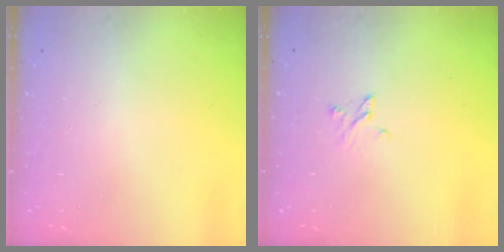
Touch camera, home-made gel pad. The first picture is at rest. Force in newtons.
{"total": 3.5, "press": 3.5, "slide": 0.3}